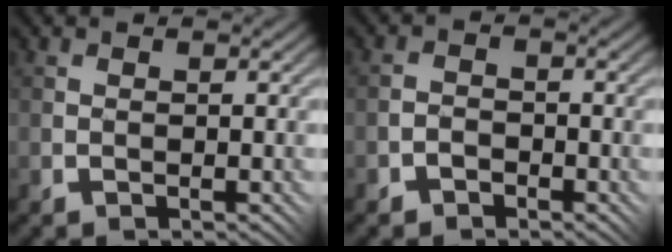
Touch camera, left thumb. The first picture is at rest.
{"total": 1.6, "force": [-1.3, 0.9, 0.2], "torque": [0.008, 0.008, -0.034]}